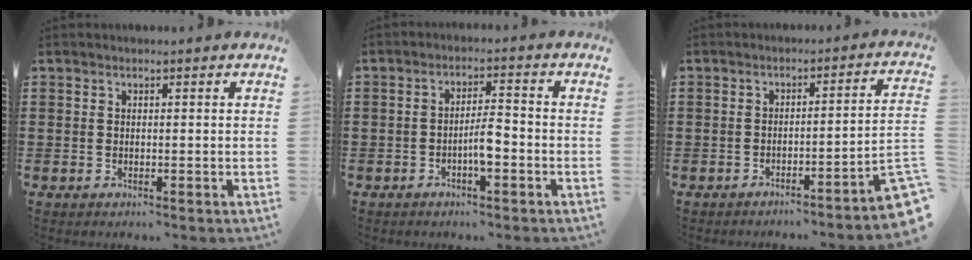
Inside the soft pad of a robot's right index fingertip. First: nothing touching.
{"total": 4.3, "force": [-1.5, 1.1, 3.8], "torque": [-0.073, 0.004, -0.031]}
{"total": 4.0, "force": [-3.0, -0.4, 2.6], "torque": [-0.045, -0.016, -0.060]}